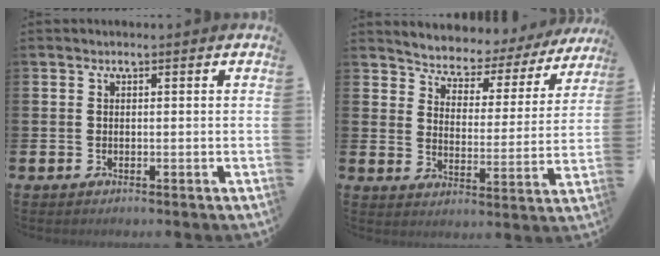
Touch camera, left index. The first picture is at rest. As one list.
[{"total": 4.3, "force": [4.0, 1.5, -0.1], "torque": [-0.028, -0.041, 0.061]}]